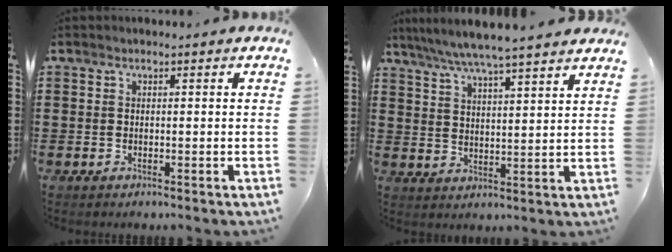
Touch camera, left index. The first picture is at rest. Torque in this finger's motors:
{"motor_torque": [1.37, -0.77, 0.58, 0.21]}